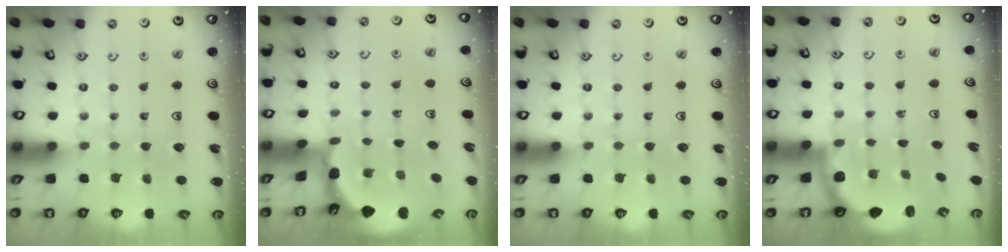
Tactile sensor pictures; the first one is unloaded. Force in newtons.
{"total": 1.7, "press": 1.6, "slide": 0.1}
{"total": 0.0}
{"total": 3.1, "press": 2.7, "slide": 1.5}